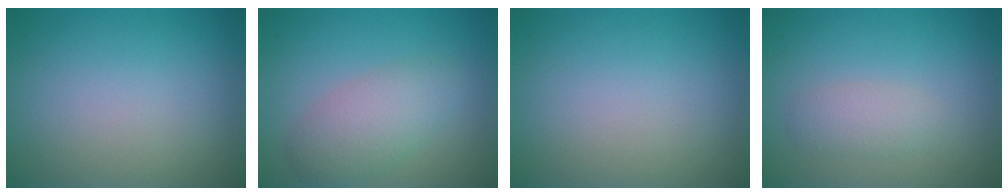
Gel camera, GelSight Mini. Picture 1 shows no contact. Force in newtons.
{"total": 3.9, "press": 3.9, "slide": 0.1}
{"total": 0.0}
{"total": 1.9, "press": 1.9, "slide": 0.1}